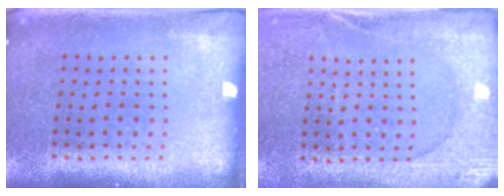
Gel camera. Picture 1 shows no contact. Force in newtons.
{"total": 2.6, "press": 2.5, "slide": 0.4}